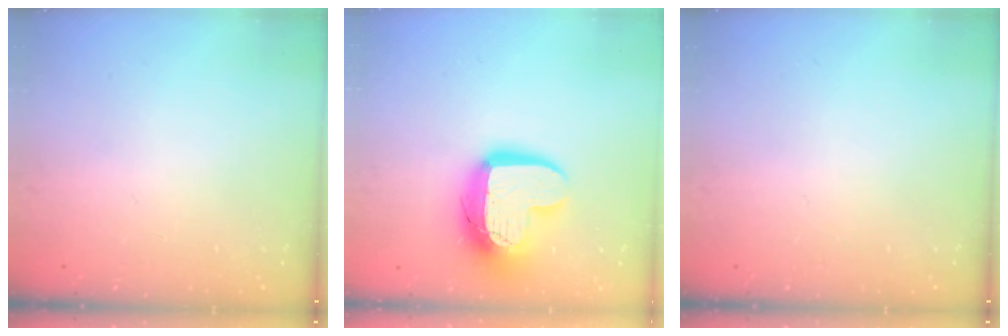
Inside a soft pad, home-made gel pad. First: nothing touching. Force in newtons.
{"total": 16.1, "press": 16.1, "slide": 1.1}
{"total": 0.0}